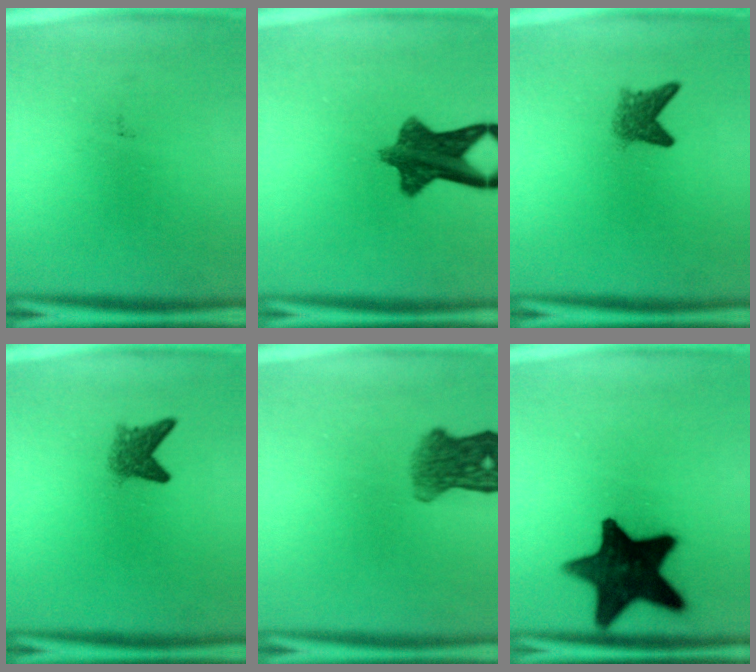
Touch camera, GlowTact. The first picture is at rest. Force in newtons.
{"total": 9.6}
{"total": 3.1}
{"total": 3.1}
{"total": 5.8}
{"total": 17.7}